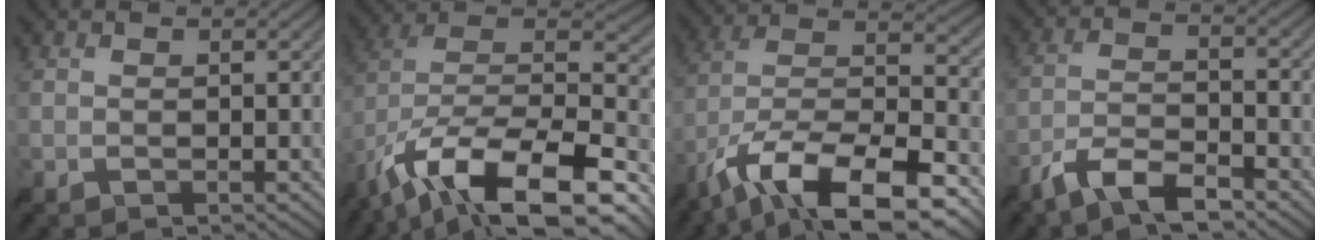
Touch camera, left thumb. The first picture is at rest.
{"total": 19.0, "force": [-9.6, 9.2, 13.5], "torque": [-0.283, -0.024, -0.156]}
{"total": 17.8, "force": [-10.2, 7.7, 12.5], "torque": [-0.258, -0.024, -0.171]}
{"total": 7.3, "force": [-5.4, 1.9, 4.5], "torque": [-0.089, 0.001, -0.110]}